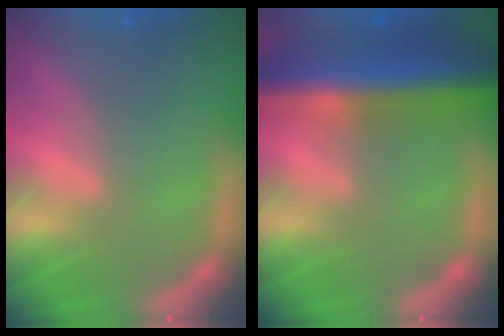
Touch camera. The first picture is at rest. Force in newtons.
{"total": 10.0}